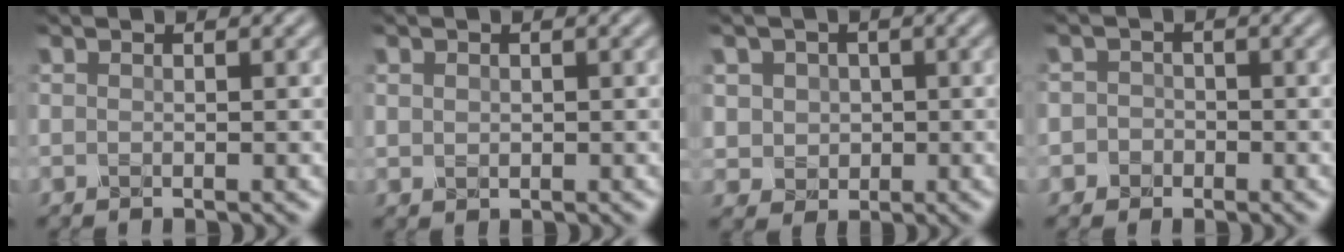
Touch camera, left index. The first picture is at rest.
{"total": 0.8, "force": [0.3, 0.7, 0.3], "torque": [-0.007, -0.002, 0.008]}
{"total": 3.2, "force": [0.6, 2.9, 1.1], "torque": [-0.019, 0.002, 0.009]}
{"total": 2.2, "force": [-0.6, 2.0, 0.4], "torque": [0.017, 0.010, -0.028]}